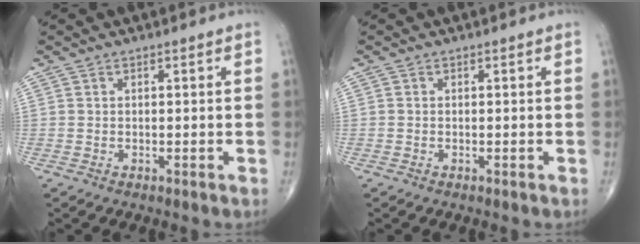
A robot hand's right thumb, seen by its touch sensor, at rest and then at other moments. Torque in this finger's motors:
{"motor_torque": [-0.06, 0.16, -0.43, -0.21, 0.03]}